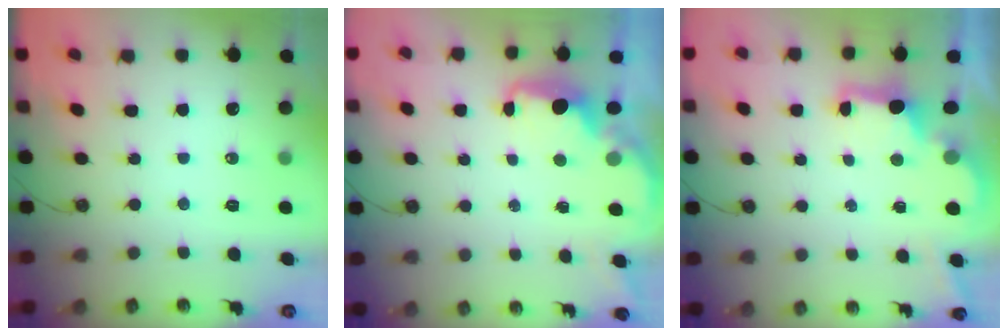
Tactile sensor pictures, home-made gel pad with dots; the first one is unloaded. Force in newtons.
{"total": 2.3, "press": 2.1, "slide": 0.8}
{"total": 2.5, "press": 2.4, "slide": 0.7}